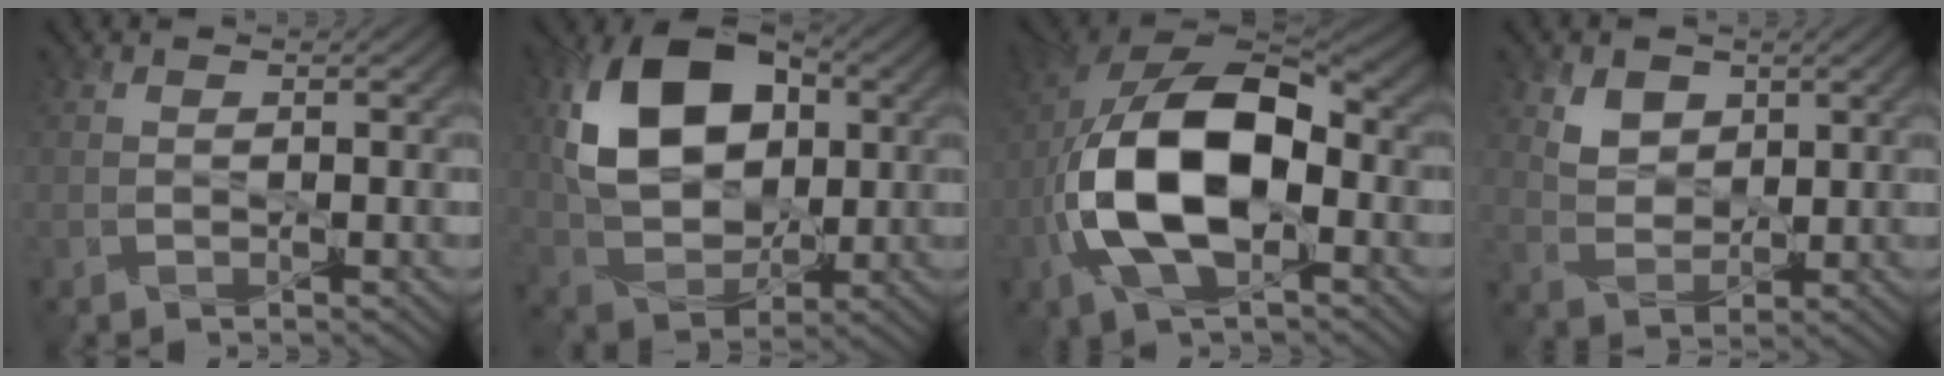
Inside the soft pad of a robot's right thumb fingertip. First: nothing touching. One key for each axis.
{"total": 12.8, "fx": 3.0, "fy": 8.6, "fz": 9.0, "tx": -0.181, "ty": 0.010, "tz": 0.059}
{"total": 15.1, "fx": -3.0, "fy": 8.0, "fz": 12.4, "tx": -0.240, "ty": 0.003, "tz": -0.065}
{"total": 4.4, "fx": 2.5, "fy": 2.9, "fz": 2.2, "tx": -0.059, "ty": -0.011, "tz": 0.047}